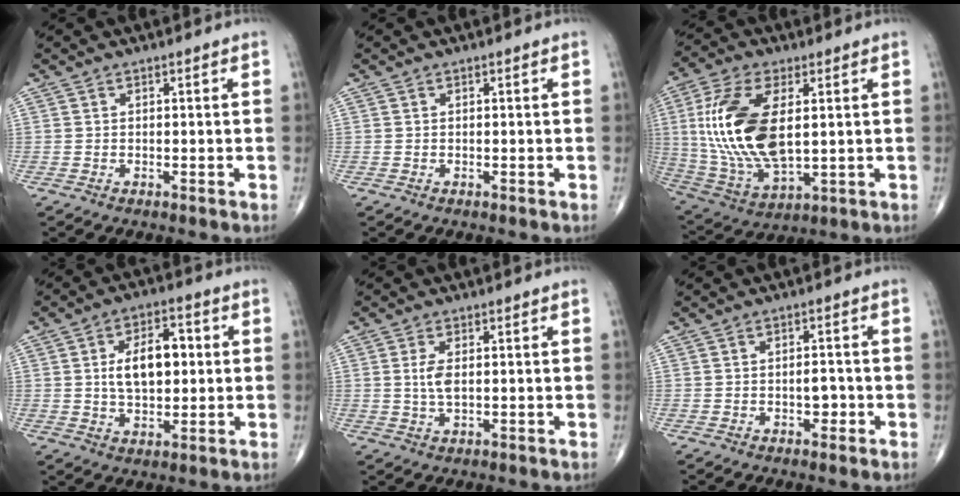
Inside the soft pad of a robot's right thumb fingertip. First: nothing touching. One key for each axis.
{"total": 0.0}
{"total": 19.6, "fx": 2.7, "fy": 9.7, "fz": 16.8, "tx": -0.353, "ty": -0.016, "tz": 0.058}
{"total": 10.8, "fx": 1.3, "fy": 6.1, "fz": 8.8, "tx": -0.125, "ty": 0.007, "tz": 0.022}
{"total": 3.5, "fx": 0.4, "fy": 1.5, "fz": 3.1, "tx": -0.068, "ty": -0.004, "tz": 0.011}
{"total": 2.7, "fx": -0.8, "fy": 1.6, "fz": 2.0, "tx": -0.015, "ty": 0.008, "tz": -0.011}